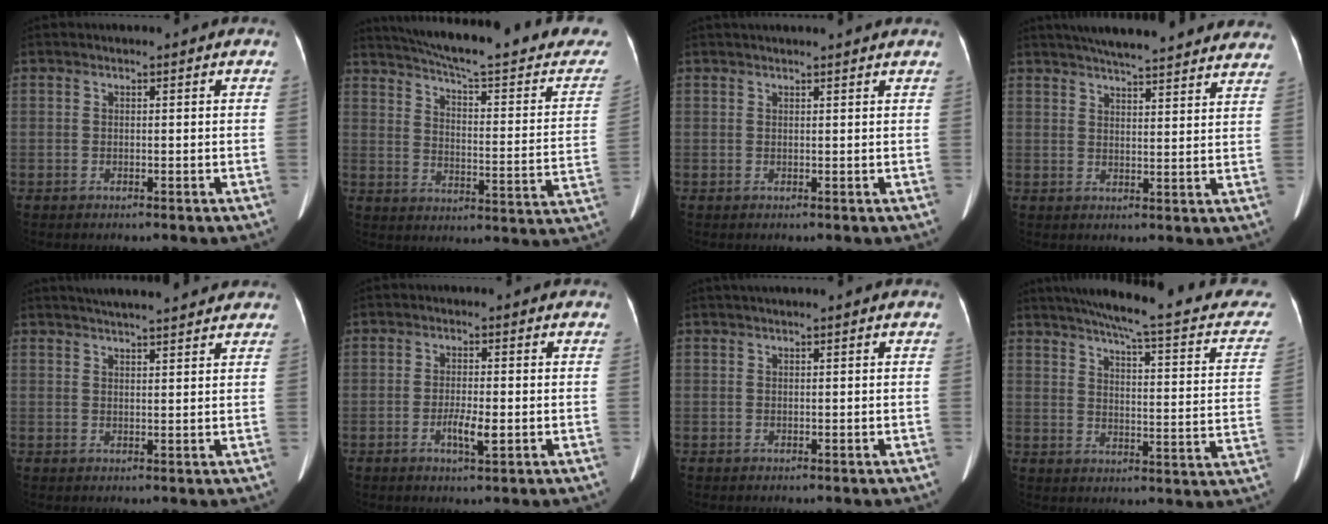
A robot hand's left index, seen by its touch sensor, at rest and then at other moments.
{"total": 27.9, "force": [24.6, 3.3, 12.8], "torque": [-0.188, -0.063, 0.304]}
{"total": 6.2, "force": [5.8, -0.1, 2.3], "torque": [-0.027, 0.031, 0.063]}
{"total": 23.0, "force": [20.6, 3.2, 9.7], "torque": [-0.143, 0.010, 0.255]}
{"total": 5.9, "force": [5.0, 1.1, 2.9], "torque": [-0.040, 0.026, 0.070]}
{"total": 3.4, "force": [-1.0, 0.7, 3.2], "torque": [-0.062, -0.002, -0.015]}
{"total": 1.1, "force": [0.8, -0.1, 0.8], "torque": [-0.016, 0.018, 0.018]}
{"total": 23.2, "force": [19.2, 3.4, 12.4], "torque": [-0.170, -0.013, 0.227]}